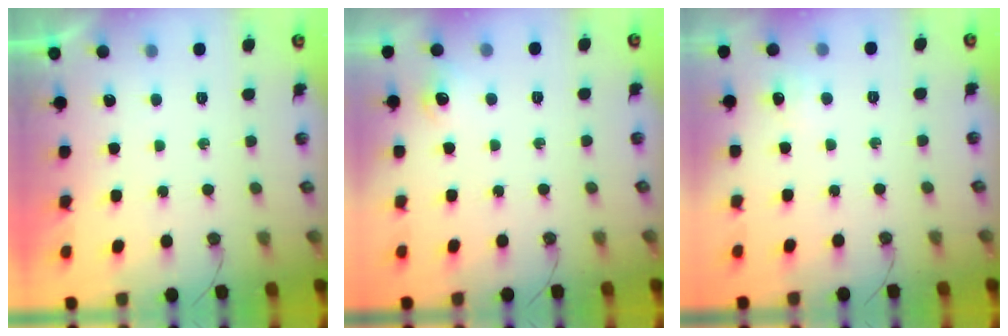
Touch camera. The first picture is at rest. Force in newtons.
{"total": 6.3, "press": 6.3, "slide": 0.8}
{"total": 5.5, "press": 5.4, "slide": 0.7}